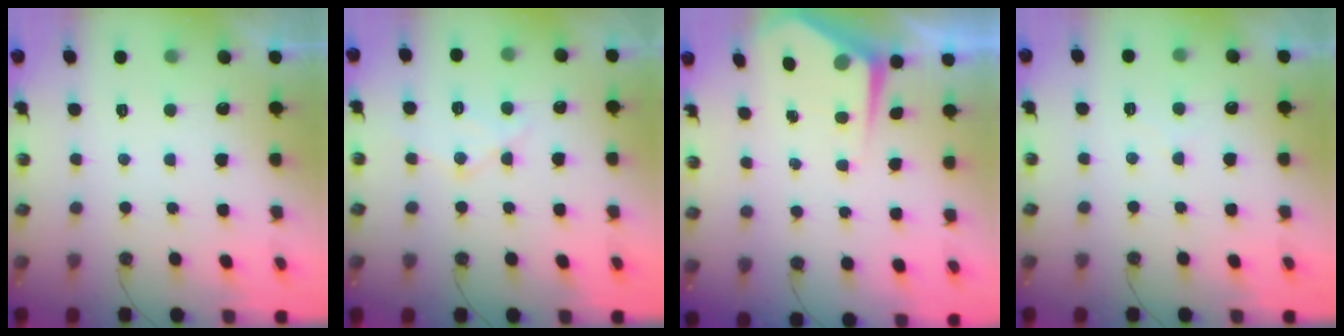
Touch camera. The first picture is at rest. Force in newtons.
{"total": 11.3, "press": 11.2, "slide": 0.9}
{"total": 4.4, "press": 4.4, "slide": 0.5}
{"total": 5.0, "press": 4.9, "slide": 0.8}